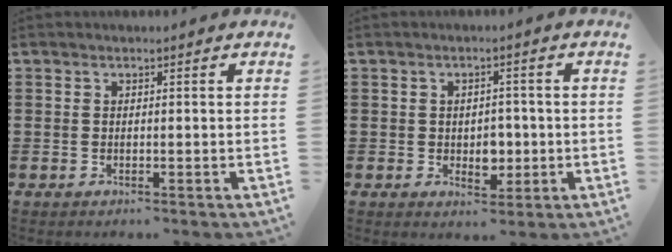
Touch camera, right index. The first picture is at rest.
{"total": 3.2, "force": [-0.4, 2.4, 2.1], "torque": [-0.030, -0.002, -0.015]}